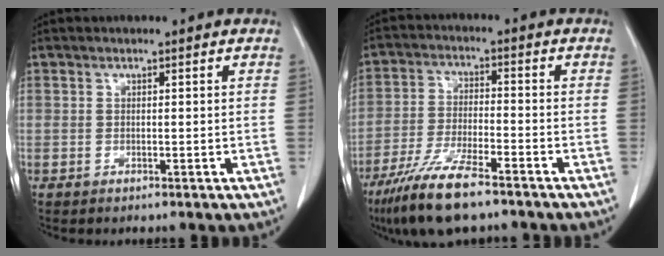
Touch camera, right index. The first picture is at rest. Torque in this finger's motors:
{"motor_torque": [1.08, -1.06, 0.54, 0.18]}